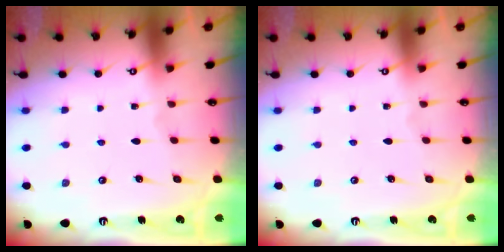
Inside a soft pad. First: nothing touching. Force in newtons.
{"total": 0.0}